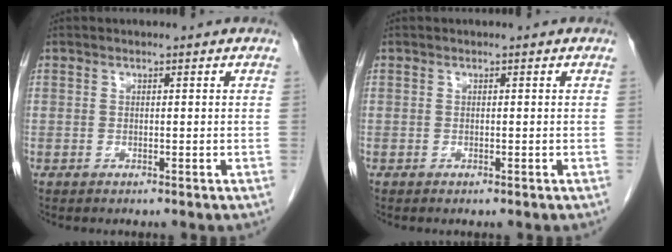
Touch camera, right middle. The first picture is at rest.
{"total": 0.0}